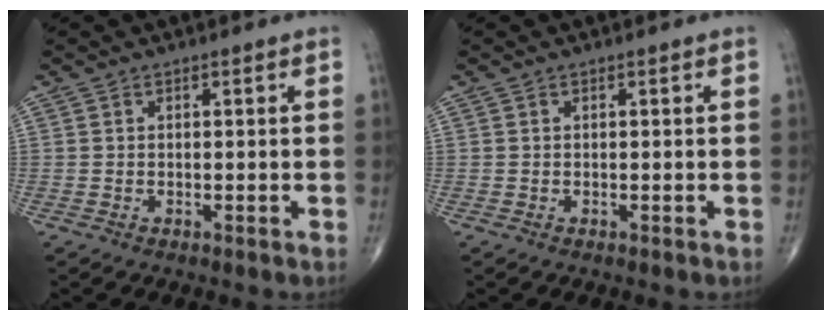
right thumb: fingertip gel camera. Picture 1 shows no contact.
{"total": 0.0}